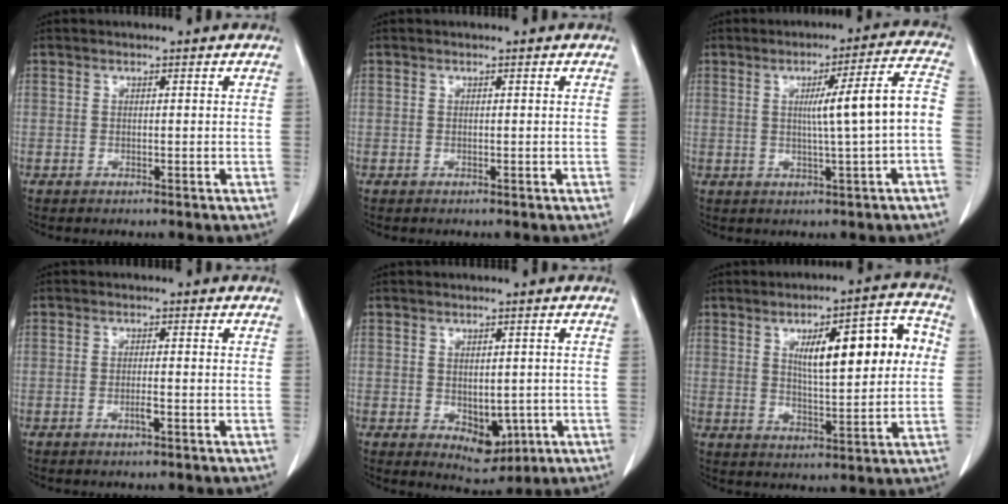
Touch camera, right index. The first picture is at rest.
{"total": 0.0}
{"total": 9.6, "force": [-0.5, -0.7, 9.5], "torque": [-0.135, 0.015, -0.006]}
{"total": 1.7, "force": [-0.8, 0.1, 1.5], "torque": [-0.030, -0.001, -0.014]}
{"total": 5.5, "force": [-1.3, 3.2, 4.2], "torque": [-0.052, -0.009, -0.003]}
{"total": 13.5, "force": [3.2, 3.2, 12.8], "torque": [-0.180, 0.025, 0.049]}